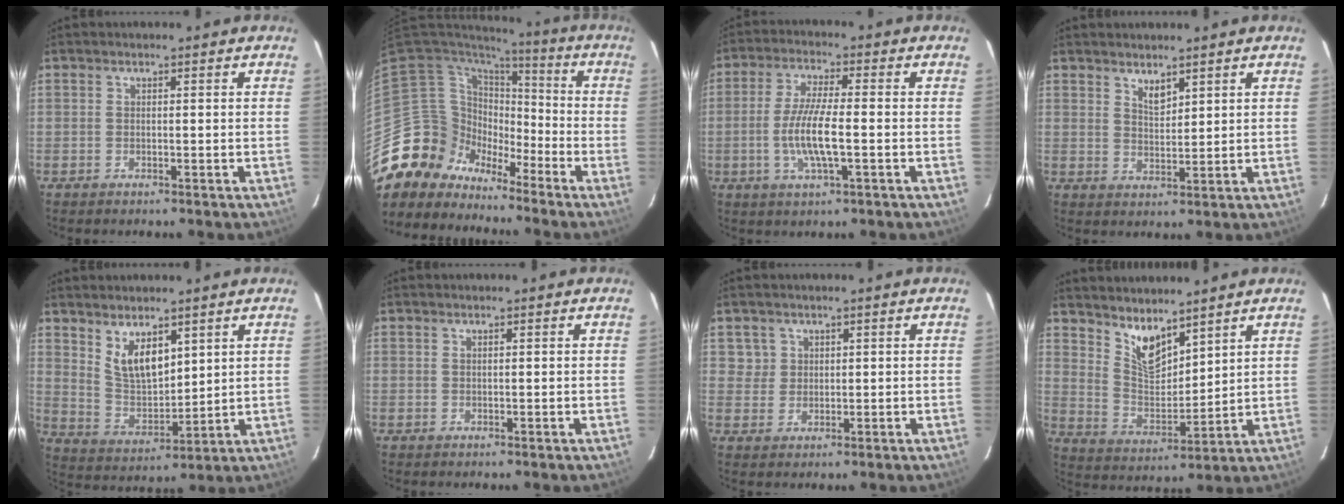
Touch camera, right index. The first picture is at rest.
{"total": 11.9, "force": [-9.4, 7.4, -0.3], "torque": [-0.021, 0.040, -0.183]}
{"total": 8.7, "force": [-2.0, 1.5, 8.3], "torque": [-0.165, -0.003, -0.042]}
{"total": 3.3, "force": [2.6, 1.1, 1.6], "torque": [-0.026, -0.001, 0.046]}
{"total": 8.7, "force": [5.1, 4.1, 5.8], "torque": [-0.101, -0.004, 0.109]}
{"total": 0.0}
{"total": 2.8, "force": [1.1, 2.6, 0.0], "torque": [0.016, 0.018, 0.019]}
{"total": 8.9, "force": [6.9, 3.2, 4.6], "torque": [-0.080, -0.005, 0.137]}